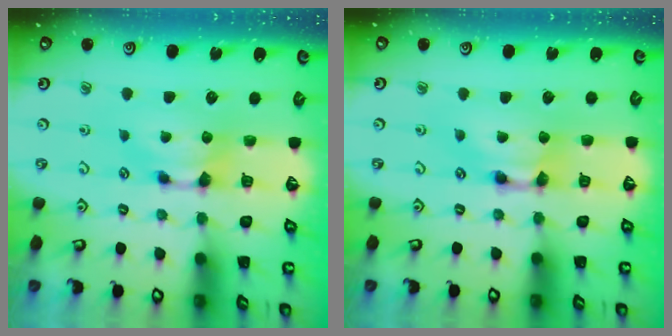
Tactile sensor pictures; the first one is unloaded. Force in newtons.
{"total": 2.0, "press": 2.0, "slide": 0.1}